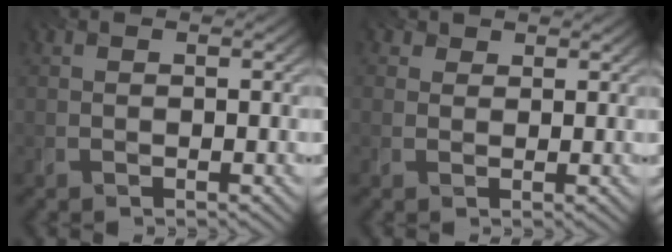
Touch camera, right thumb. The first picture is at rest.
{"total": 1.6, "force": [1.1, 1.1, 0.1], "torque": [-0.003, 0.000, 0.018]}